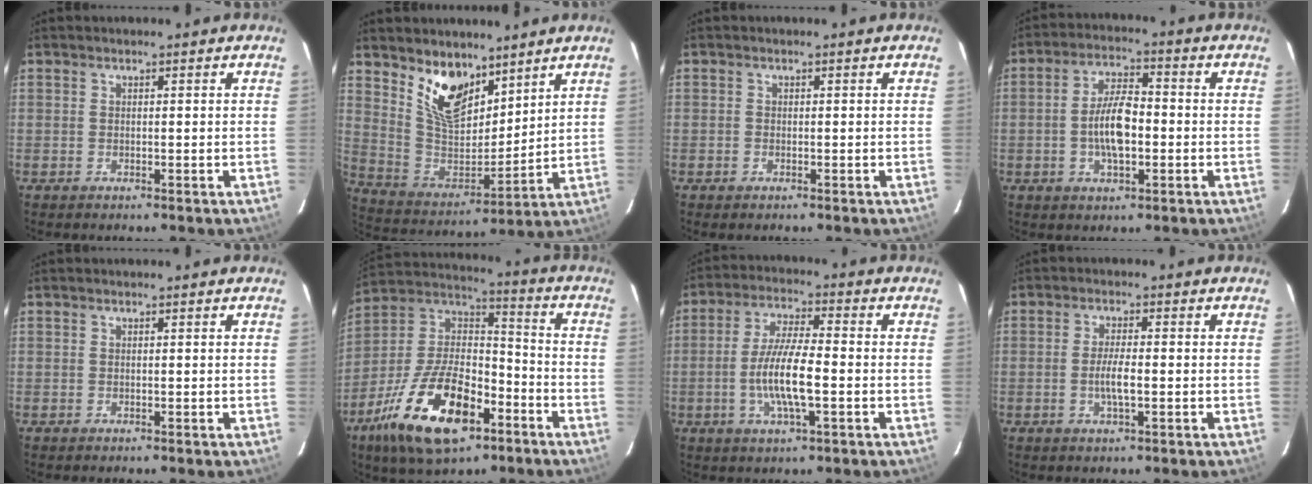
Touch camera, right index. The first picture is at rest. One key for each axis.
{"total": 13.2, "fx": 8.8, "fy": 6.7, "fz": 7.1, "tx": -0.137, "ty": -0.007, "tz": 0.177}
{"total": 0.7, "fx": -0.5, "fy": 0.5, "fz": 0.2, "tx": -0.002, "ty": 0.000, "tz": -0.009}
{"total": 8.5, "fx": -1.5, "fy": 3.5, "fz": 7.6, "tx": -0.148, "ty": 0.008, "tz": -0.024}
{"total": 0.0}
{"total": 22.8, "fx": -11.6, "fy": 10.7, "fz": 16.4, "tx": -0.331, "ty": -0.009, "tz": -0.199}
{"total": 9.9, "fx": -2.3, "fy": 2.0, "fz": 9.4, "tx": -0.185, "ty": -0.003, "tz": -0.045}
{"total": 3.9, "fx": -0.9, "fy": 0.7, "fz": 3.7, "tx": -0.070, "ty": -0.003, "tz": -0.015}